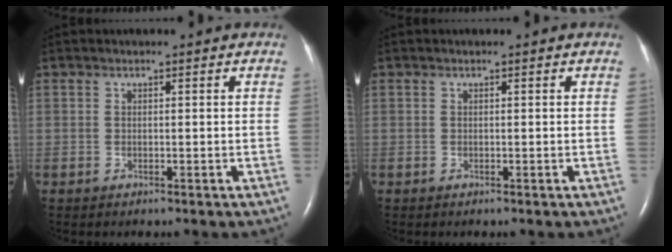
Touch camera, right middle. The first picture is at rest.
{"total": 0.0}